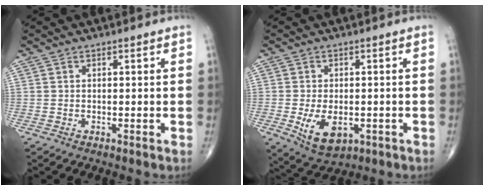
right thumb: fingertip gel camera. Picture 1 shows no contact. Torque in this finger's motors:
{"motor_torque": [0.05, 0.31, 0.41, 0.45, 0.24]}